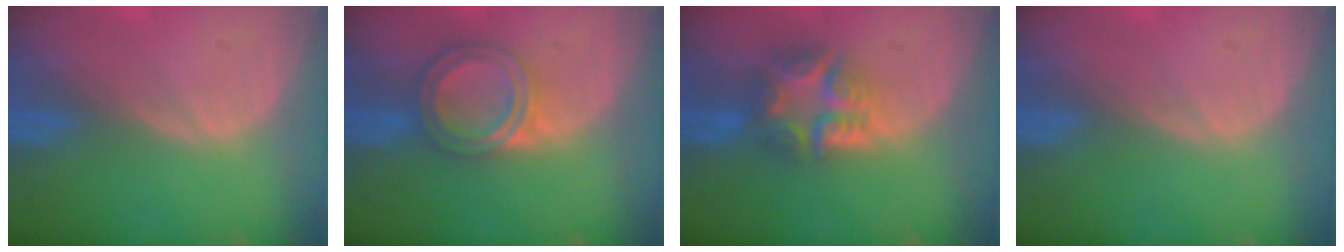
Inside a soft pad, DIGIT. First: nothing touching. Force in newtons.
{"total": 6.1, "press": 5.5, "slide": 2.6}
{"total": 7.9, "press": 6.7, "slide": 4.2}
{"total": 0.0}